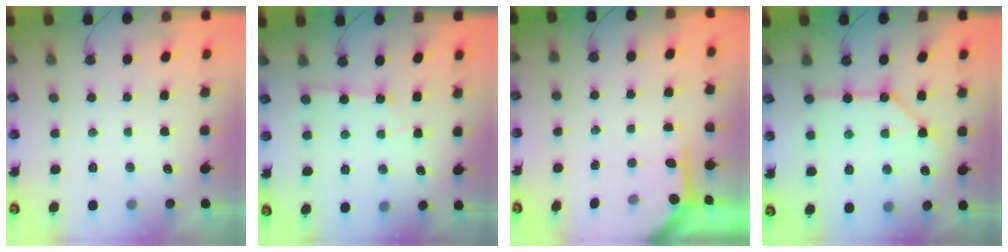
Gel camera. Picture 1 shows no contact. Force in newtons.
{"total": 2.0, "press": 2.0, "slide": 0.3}
{"total": 3.7, "press": 3.7, "slide": 0.4}
{"total": 10.8, "press": 10.8, "slide": 1.1}